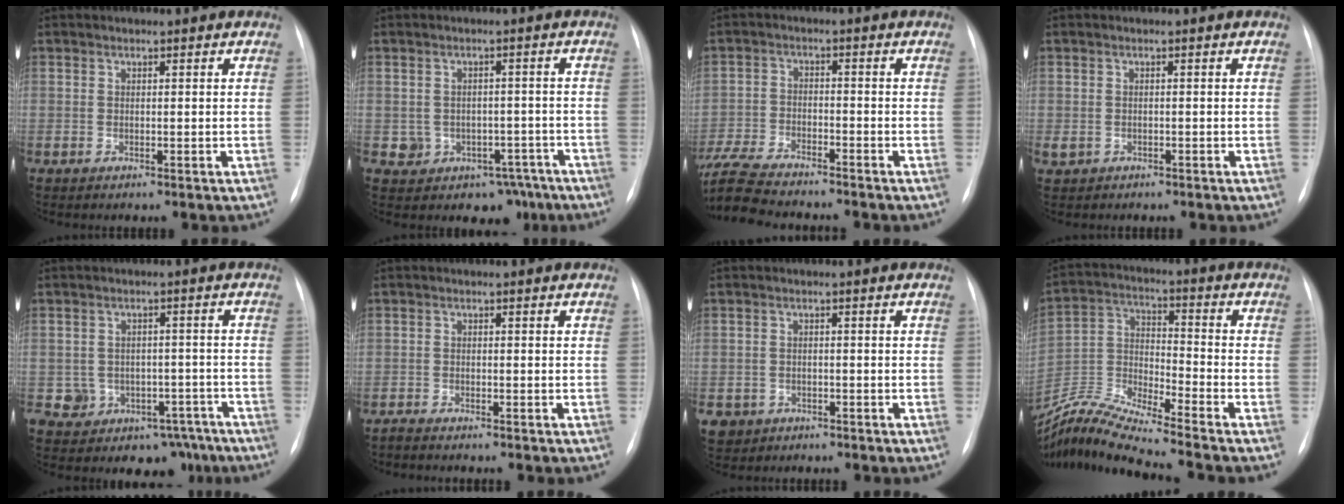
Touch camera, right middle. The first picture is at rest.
{"total": 7.0, "force": [-3.8, 5.8, 1.4], "torque": [-0.010, 0.024, -0.037]}
{"total": 13.2, "force": [-11.9, 2.0, 5.5], "torque": [-0.116, -0.009, -0.203]}
{"total": 1.6, "force": [-0.7, 1.3, 0.5], "torque": [-0.013, 0.001, -0.004]}
{"total": 9.0, "force": [-5.1, 7.3, 1.4], "torque": [-0.008, 0.028, -0.056]}
{"total": 2.0, "force": [-1.9, 0.0, 0.6], "torque": [-0.011, -0.005, -0.027]}
{"total": 3.9, "force": [-2.4, 3.1, 0.2], "torque": [-0.004, 0.006, -0.037]}
{"total": 14.2, "force": [-13.1, -1.4, 5.4], "torque": [-0.113, 0.002, -0.249]}